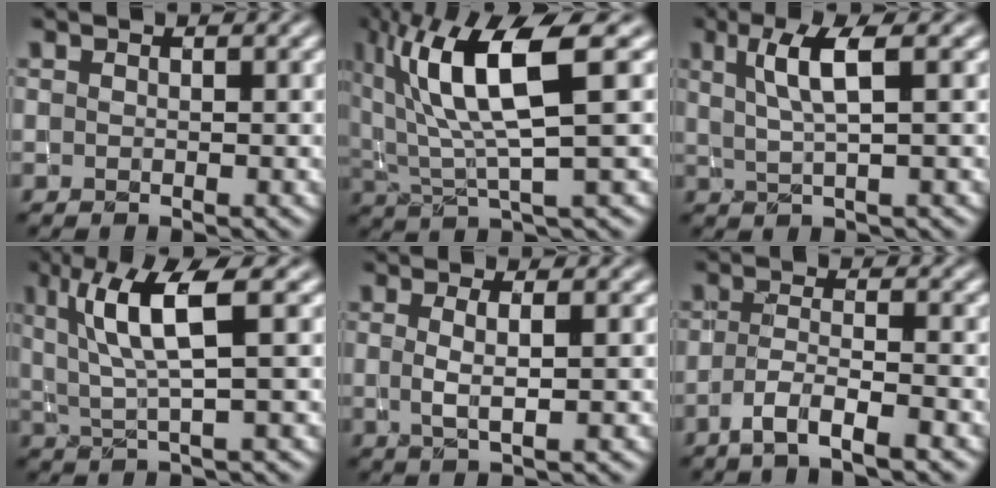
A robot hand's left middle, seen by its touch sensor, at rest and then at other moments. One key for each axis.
{"total": 9.0, "fx": 3.7, "fy": 2.2, "fz": 7.9, "tx": -0.146, "ty": 0.007, "tz": 0.071}
{"total": 3.8, "fx": 1.4, "fy": 0.7, "fz": 3.4, "tx": -0.066, "ty": -0.003, "tz": 0.029}
{"total": 5.8, "fx": 1.9, "fy": 1.0, "fz": 5.3, "tx": -0.103, "ty": 0.003, "tz": 0.039}
{"total": 2.1, "fx": 0.1, "fy": 0.5, "fz": 2.0, "tx": -0.041, "ty": -0.004, "tz": 0.003}
{"total": 3.7, "fx": -2.5, "fy": 0.6, "fz": 2.6, "tx": -0.054, "ty": -0.001, "tz": -0.050}